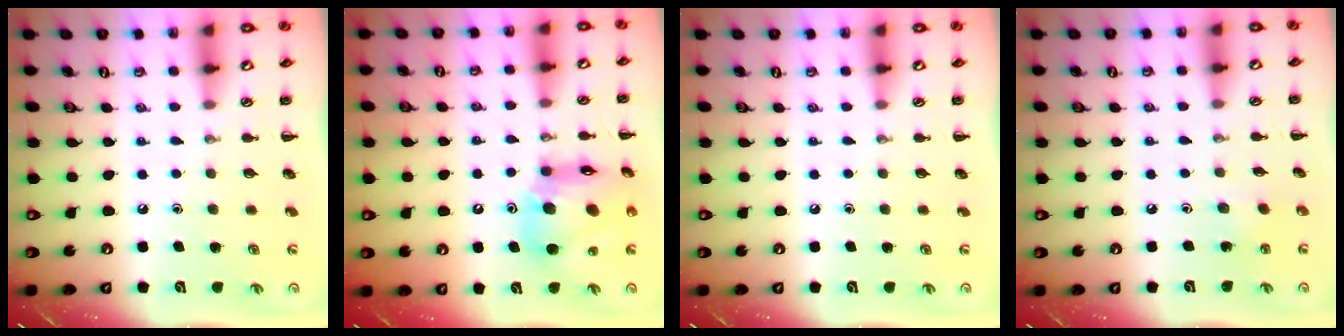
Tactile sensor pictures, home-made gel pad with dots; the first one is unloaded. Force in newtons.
{"total": 16.4, "press": 15.6, "slide": 5.1}
{"total": 0.0}
{"total": 2.6, "press": 2.5, "slide": 0.7}